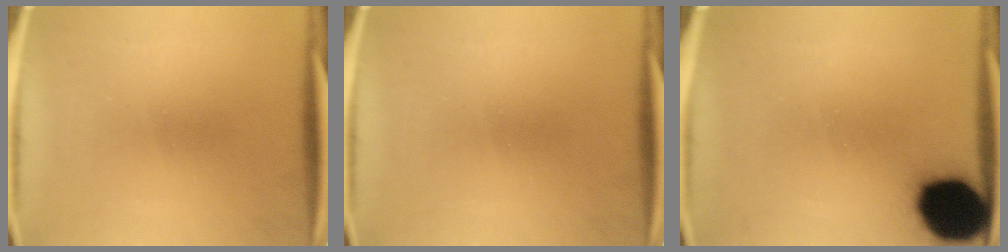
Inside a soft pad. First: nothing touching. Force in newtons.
{"total": 0.0}
{"total": 17.4}